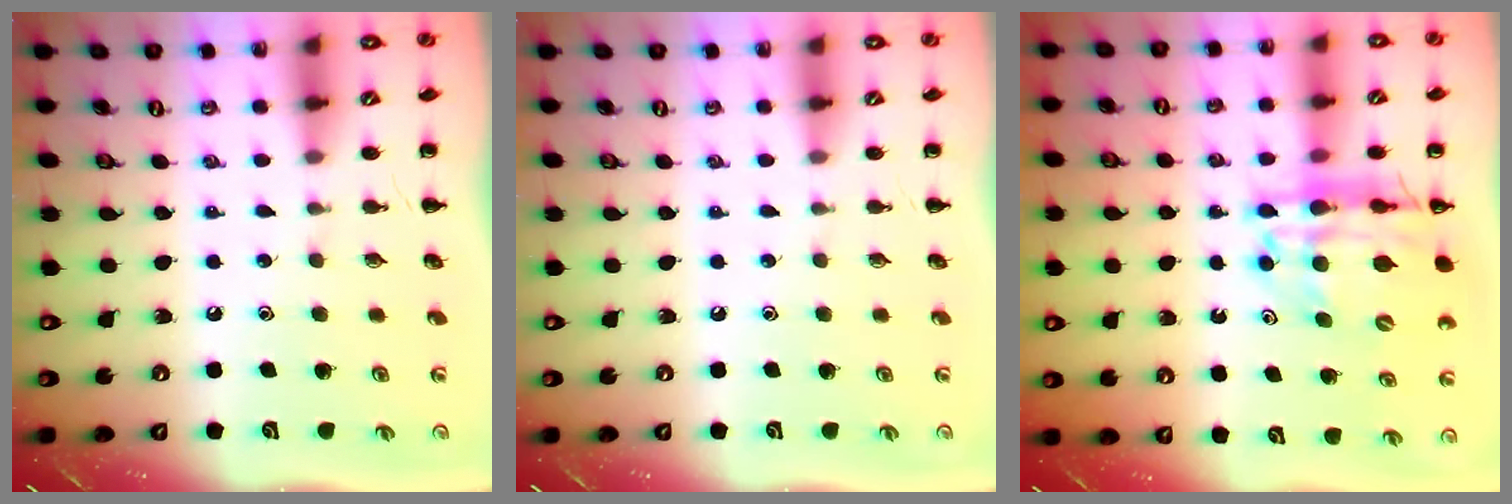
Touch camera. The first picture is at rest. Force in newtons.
{"total": 0.0}
{"total": 16.5, "press": 15.9, "slide": 4.4}